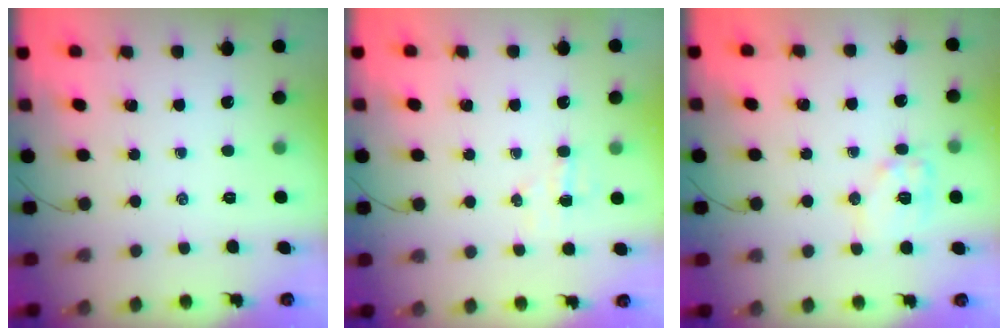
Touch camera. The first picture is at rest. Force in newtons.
{"total": 4.4, "press": 4.2, "slide": 1.0}
{"total": 9.0, "press": 9.0, "slide": 0.3}